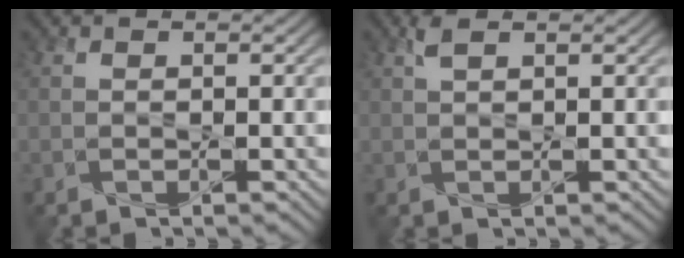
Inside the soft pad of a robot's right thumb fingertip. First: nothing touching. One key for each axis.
{"total": 1.4, "fx": 0.9, "fy": 0.2, "fz": 1.0, "tx": -0.028, "ty": 0.006, "tz": 0.018}